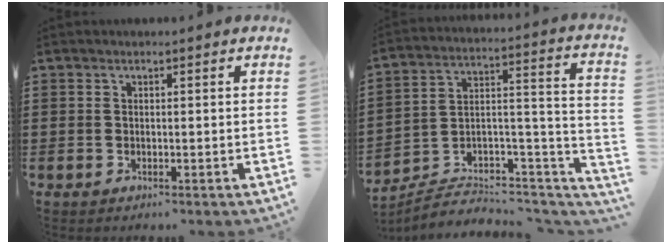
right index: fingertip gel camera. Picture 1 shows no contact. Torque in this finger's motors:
{"motor_torque": [-0.84, 0.06, -1.05, -0.21]}